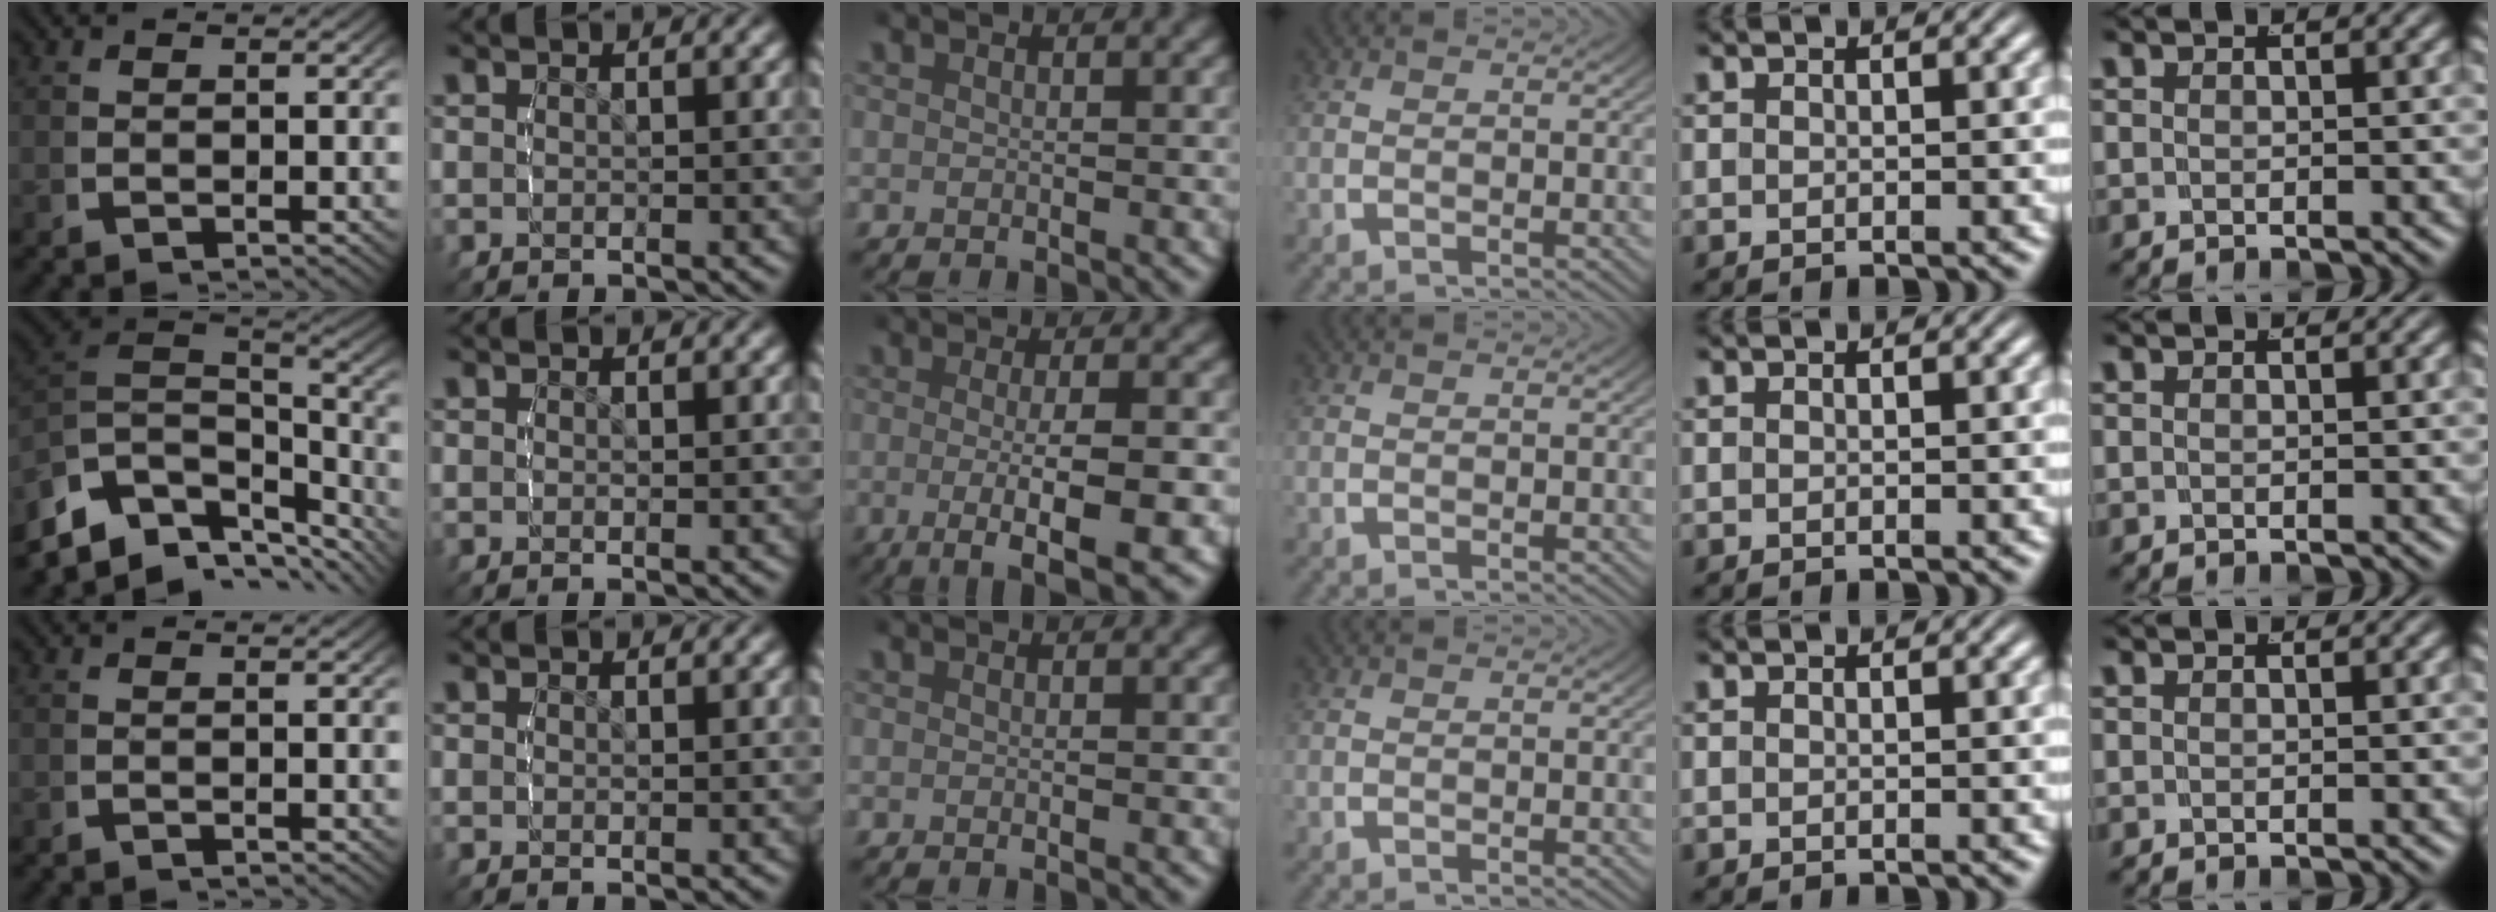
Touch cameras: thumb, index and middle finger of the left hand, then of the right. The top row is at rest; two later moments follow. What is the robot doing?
{"motion": "lift_and_place", "object": "bandage"}